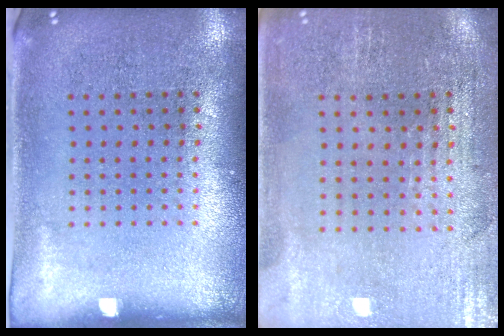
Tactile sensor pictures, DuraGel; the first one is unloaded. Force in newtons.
{"total": 0.6, "press": 0.5, "slide": 0.3}